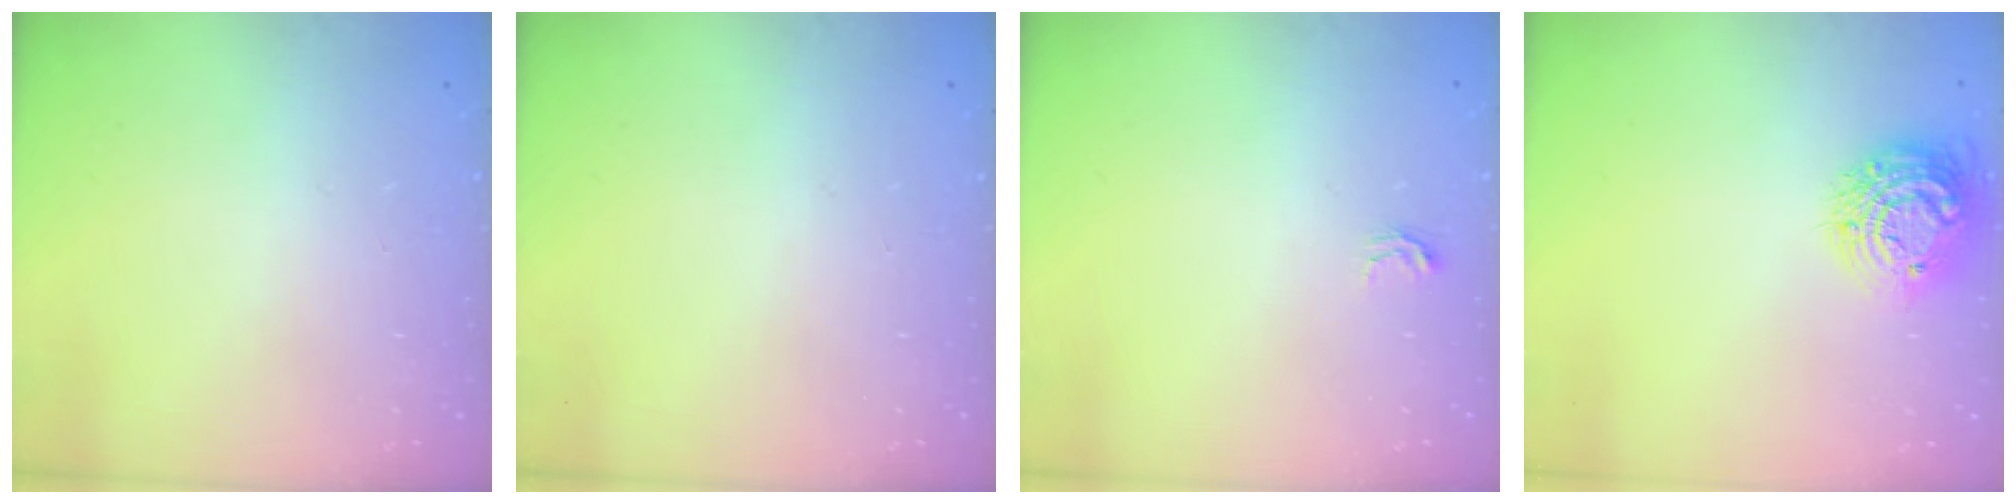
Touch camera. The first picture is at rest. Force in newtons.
{"total": 0.0}
{"total": 2.7, "press": 2.7, "slide": 0.4}
{"total": 12.4, "press": 12.4, "slide": 0.6}